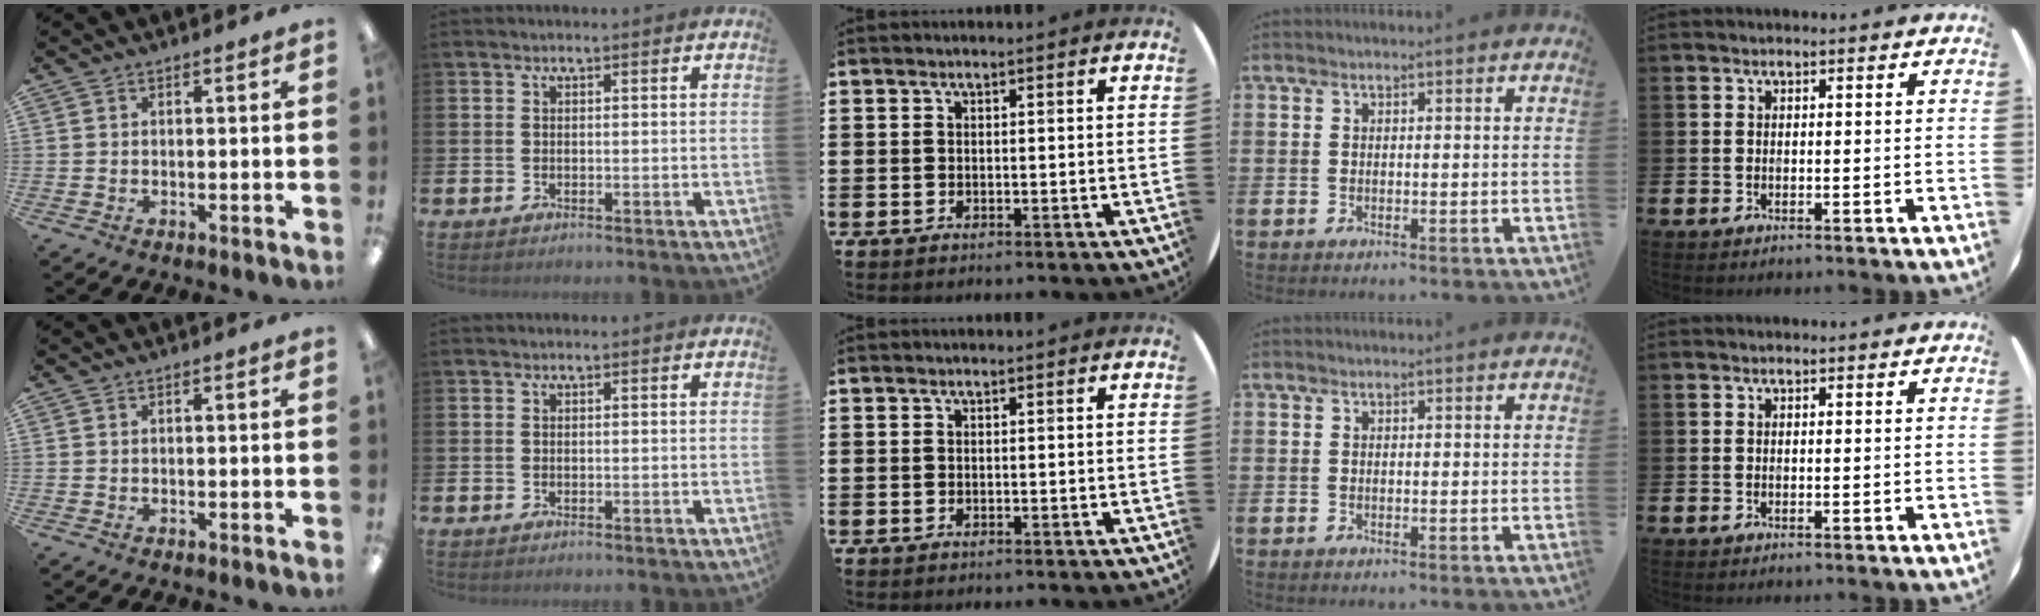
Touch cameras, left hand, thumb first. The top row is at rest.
{}